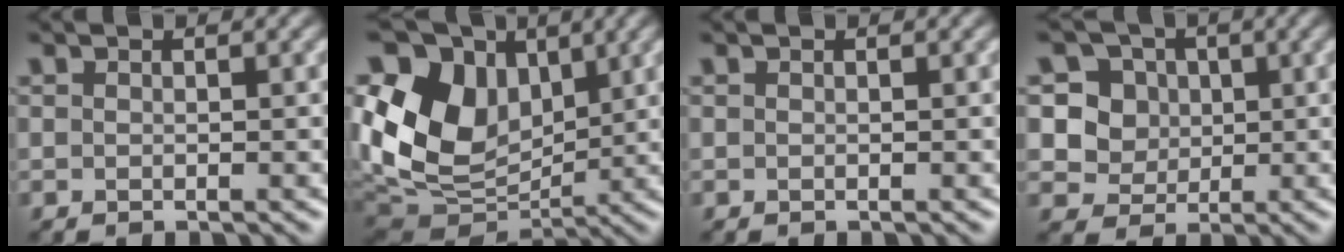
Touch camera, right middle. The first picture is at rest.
{"total": 12.9, "force": [3.6, 9.5, 7.9], "torque": [-0.170, 0.012, 0.066]}
{"total": 0.0}
{"total": 5.5, "force": [1.5, 4.8, 2.1], "torque": [-0.039, 0.002, 0.026]}